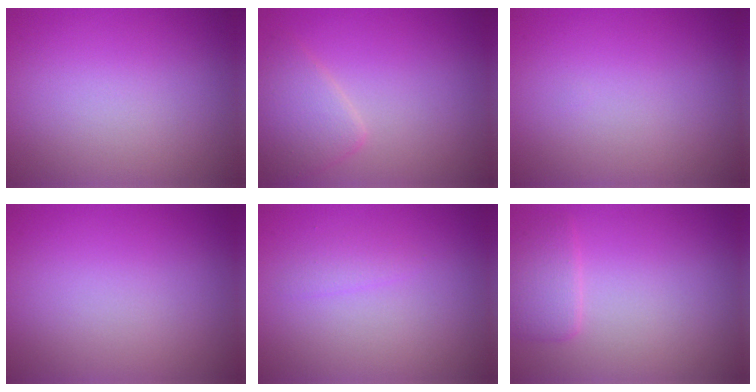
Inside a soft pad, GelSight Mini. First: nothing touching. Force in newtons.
{"total": 2.9, "press": 2.9, "slide": 0.1}
{"total": 0.0}
{"total": 0.0}
{"total": 0.9, "press": 0.9, "slide": 0.1}
{"total": 2.0, "press": 2.0, "slide": 0.3}